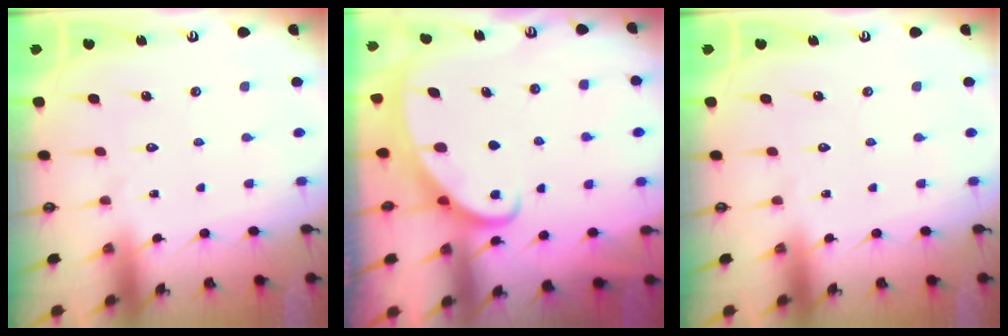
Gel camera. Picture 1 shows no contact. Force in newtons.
{"total": 2.5, "press": 2.5, "slide": 0.3}
{"total": 0.0}